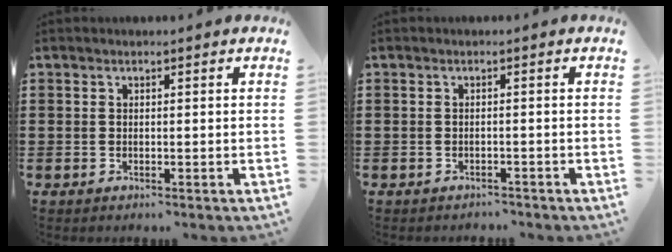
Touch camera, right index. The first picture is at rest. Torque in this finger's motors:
{"motor_torque": [-0.04, 0.04, -0.01, 0.00]}